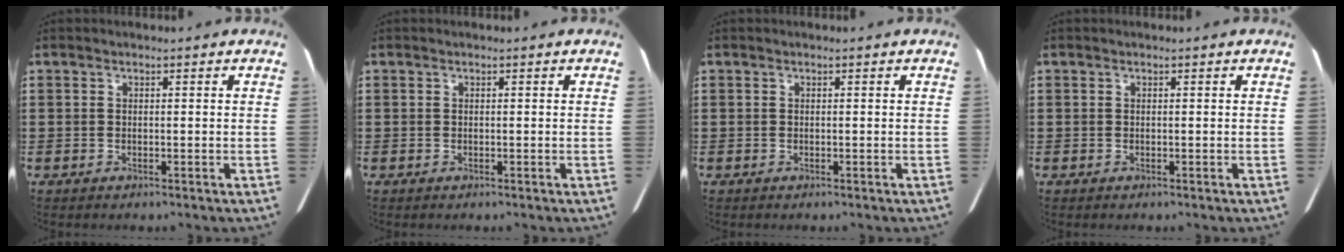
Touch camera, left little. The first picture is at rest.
{"total": 0.0}
{"total": 0.0}
{"total": 0.0}